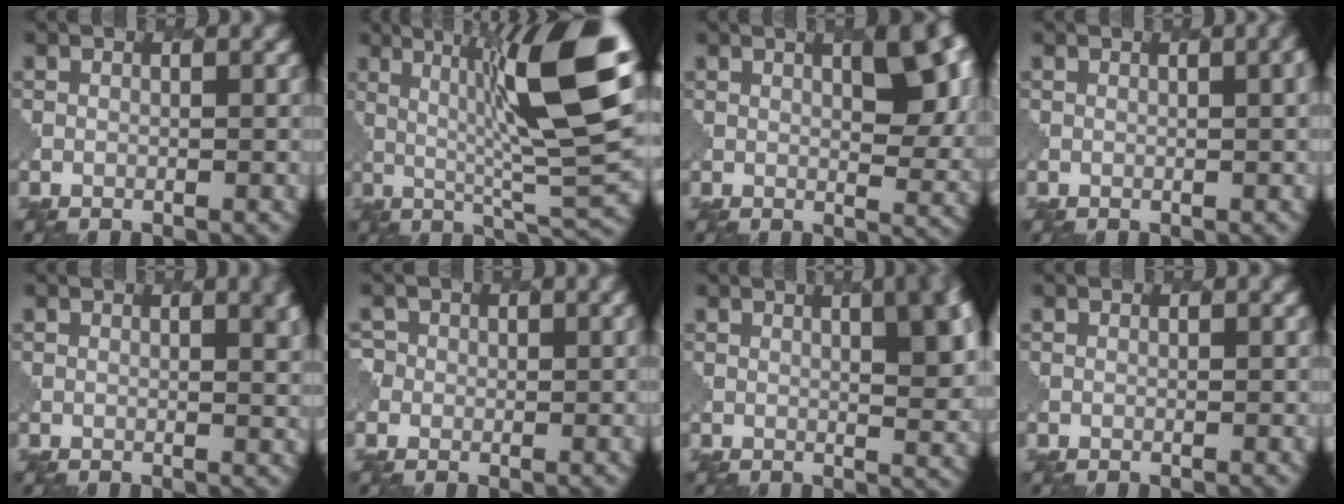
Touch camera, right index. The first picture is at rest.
{"total": 12.5, "force": [3.6, 2.0, 11.8], "torque": [-0.178, 0.009, 0.054]}
{"total": 5.9, "force": [2.4, 2.1, 4.9], "torque": [-0.065, 0.001, 0.034]}
{"total": 3.2, "force": [0.6, 1.4, 2.9], "torque": [-0.009, 0.008, 0.002]}
{"total": 3.4, "force": [1.3, 1.3, 2.9], "torque": [-0.014, 0.009, 0.010]}
{"total": 3.2, "force": [-0.6, 2.9, 1.2], "torque": [-0.005, 0.017, -0.024]}
{"total": 9.5, "force": [2.9, 4.2, 8.1], "torque": [-0.031, 0.036, 0.017]}
{"total": 0.0}